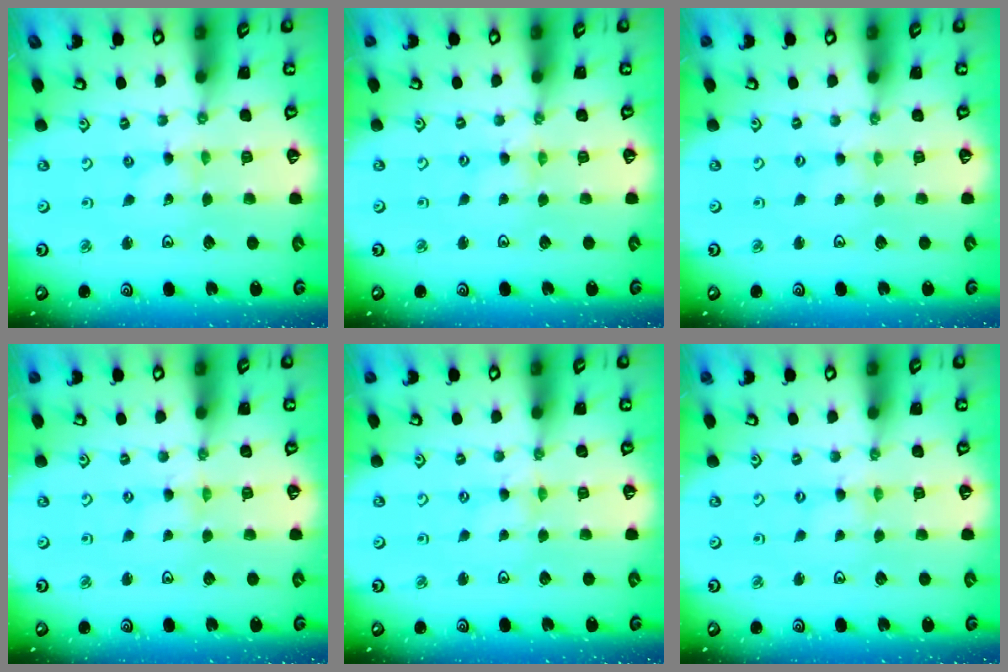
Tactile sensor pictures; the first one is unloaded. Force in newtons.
{"total": 1.4, "press": 1.4, "slide": 0.2}
{"total": 0.7, "press": 0.7, "slide": 0.1}
{"total": 0.0}
{"total": 0.0}
{"total": 0.0}